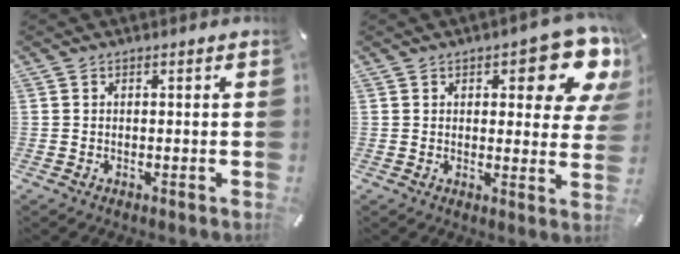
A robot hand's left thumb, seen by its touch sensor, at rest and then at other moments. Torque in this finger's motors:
{"motor_torque": [2.09, 1.91, 1.17, -1.11, 0.08]}